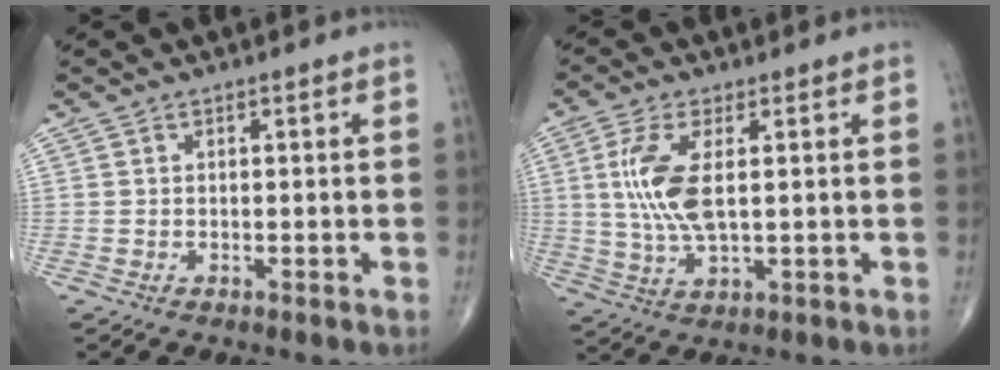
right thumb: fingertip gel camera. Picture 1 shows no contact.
{"total": 9.4, "force": [1.5, 3.6, 8.6], "torque": [-0.199, -0.006, 0.033]}